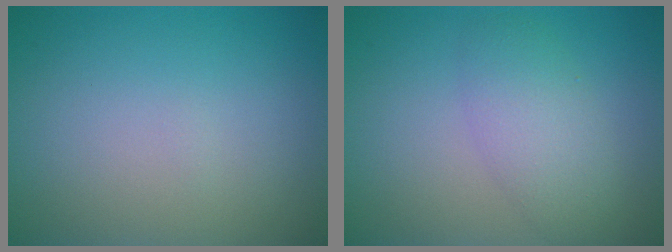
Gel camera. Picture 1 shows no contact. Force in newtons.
{"total": 3.5, "press": 3.5, "slide": 0.1}